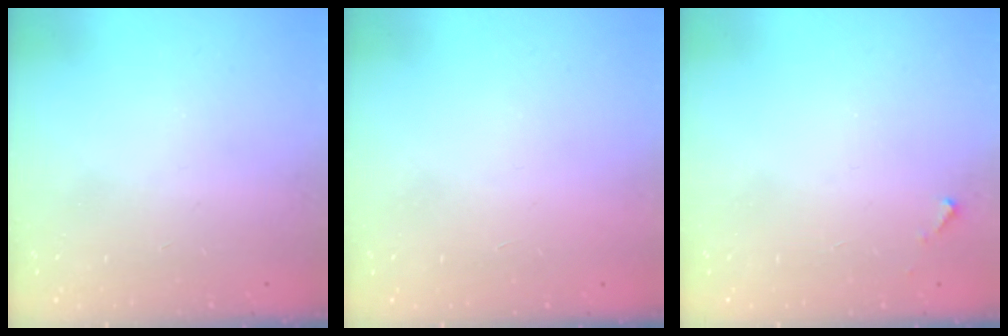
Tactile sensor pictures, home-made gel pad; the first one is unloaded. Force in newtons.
{"total": 1.7, "press": 1.7, "slide": 0.1}
{"total": 2.8, "press": 2.8, "slide": 0.1}